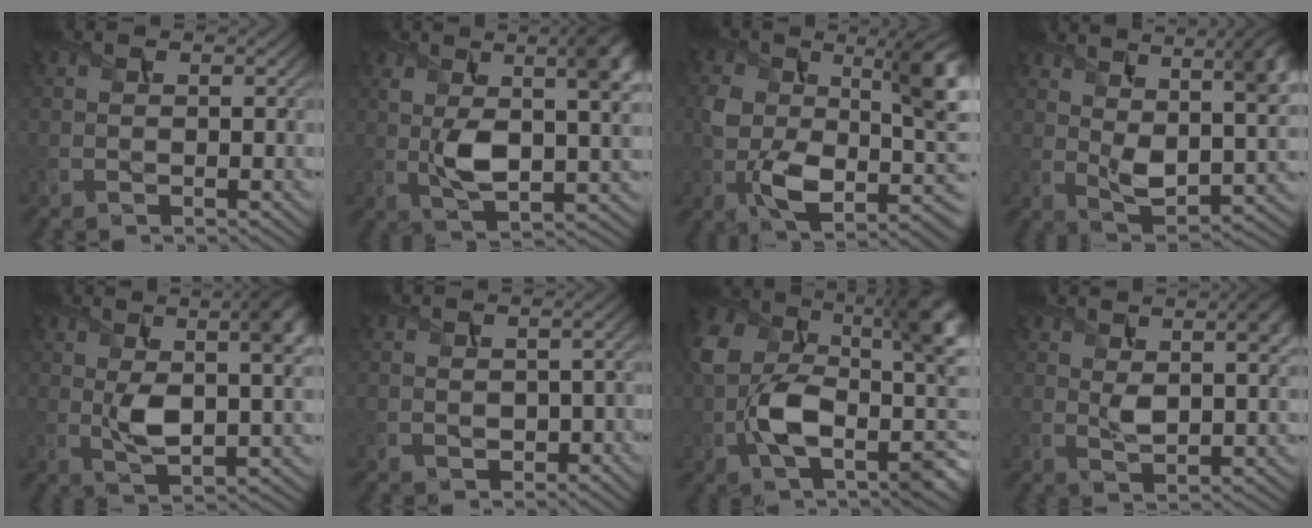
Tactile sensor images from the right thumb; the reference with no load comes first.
{"total": 11.3, "force": [1.6, 5.2, 9.9], "torque": [-0.172, -0.009, 0.030]}
{"total": 12.8, "force": [-0.4, 7.0, 10.7], "torque": [-0.180, -0.024, -0.009]}
{"total": 12.0, "force": [3.9, 5.8, 9.8], "torque": [-0.174, -0.003, 0.068]}
{"total": 10.3, "force": [1.8, 4.6, 9.1], "torque": [-0.156, -0.001, 0.032]}
{"total": 2.2, "force": [-0.5, 1.7, 1.3], "torque": [-0.020, -0.010, -0.002]}
{"total": 15.2, "force": [-0.9, 8.3, 12.7], "torque": [-0.236, -0.018, -0.015]}
{"total": 6.2, "force": [2.3, 2.5, 5.2], "torque": [-0.089, 0.003, 0.041]}